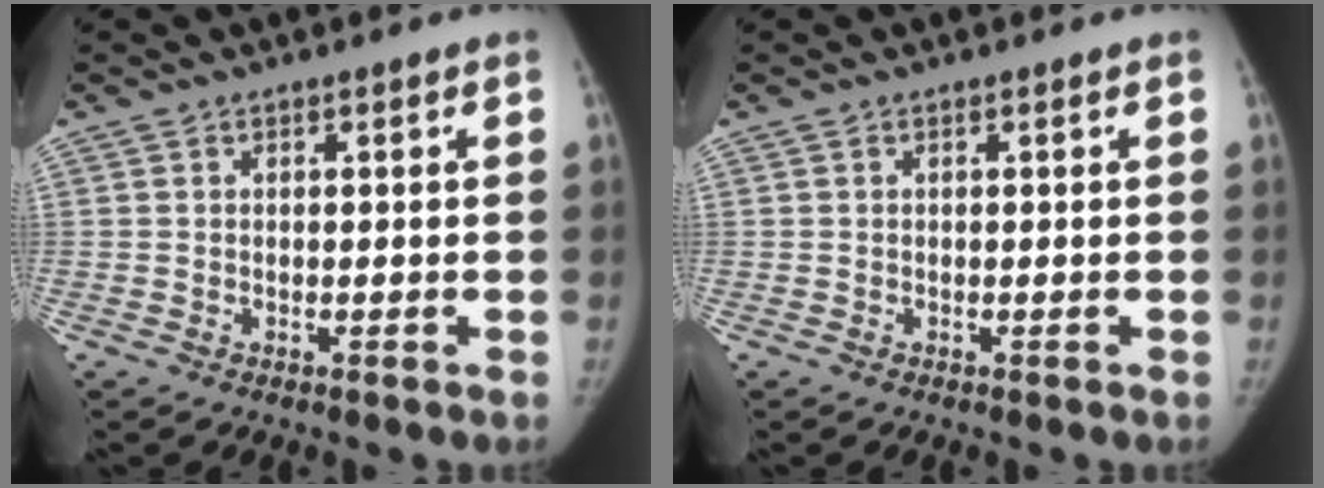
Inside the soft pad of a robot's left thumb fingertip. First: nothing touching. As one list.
[{"total": 0.0}]